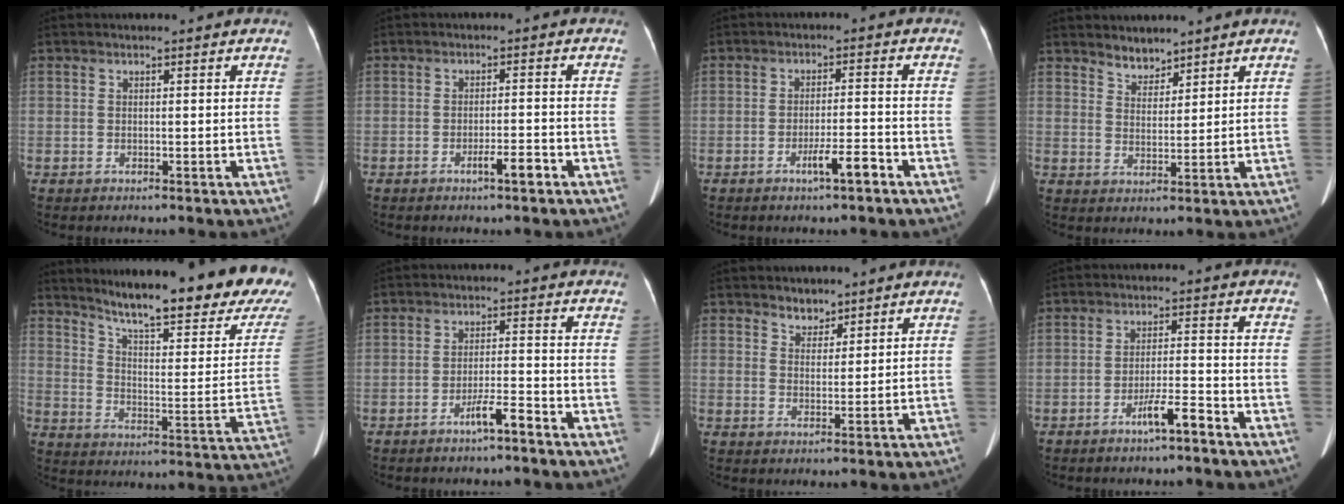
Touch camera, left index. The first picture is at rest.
{"total": 3.0, "force": [-1.9, 0.3, 2.3], "torque": [-0.037, -0.001, -0.030]}
{"total": 4.1, "force": [-2.6, 0.2, 3.2], "torque": [-0.056, -0.002, -0.044]}
{"total": 3.2, "force": [3.0, 1.2, 0.4], "torque": [-0.006, 0.004, 0.054]}
{"total": 26.5, "force": [21.6, 2.5, 15.1], "torque": [-0.225, -0.072, 0.284]}
{"total": 3.9, "force": [-2.9, 0.0, 2.6], "torque": [-0.047, -0.002, -0.051]}
{"total": 2.7, "force": [2.3, 1.3, 0.4], "torque": [-0.004, 0.002, 0.038]}
{"total": 4.4, "force": [-3.2, 0.1, 3.0], "torque": [-0.056, -0.002, -0.057]}